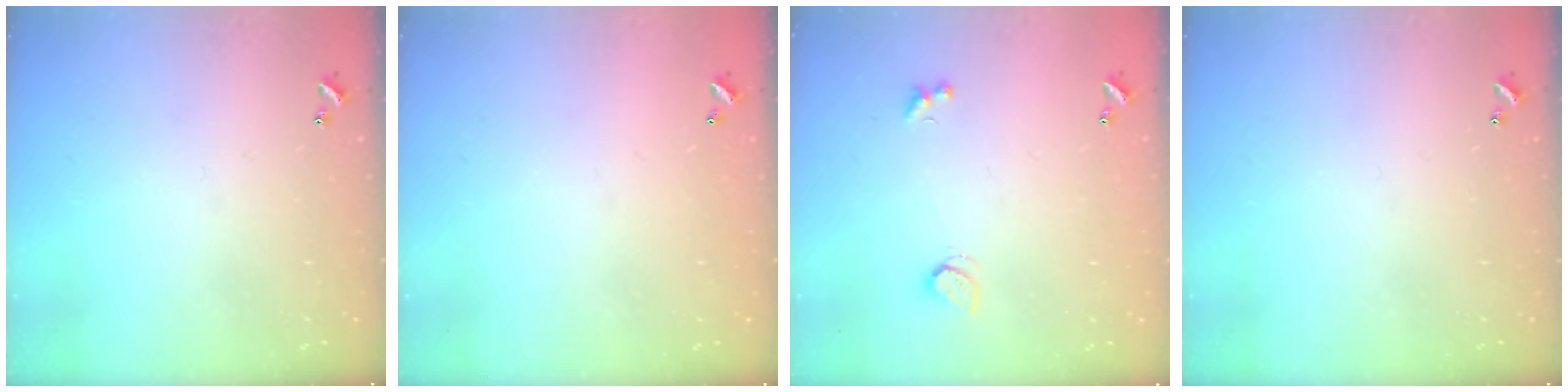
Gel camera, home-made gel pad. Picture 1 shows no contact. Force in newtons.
{"total": 2.8, "press": 2.8, "slide": 0.1}
{"total": 1.3, "press": 1.2, "slide": 0.5}
{"total": 0.0}